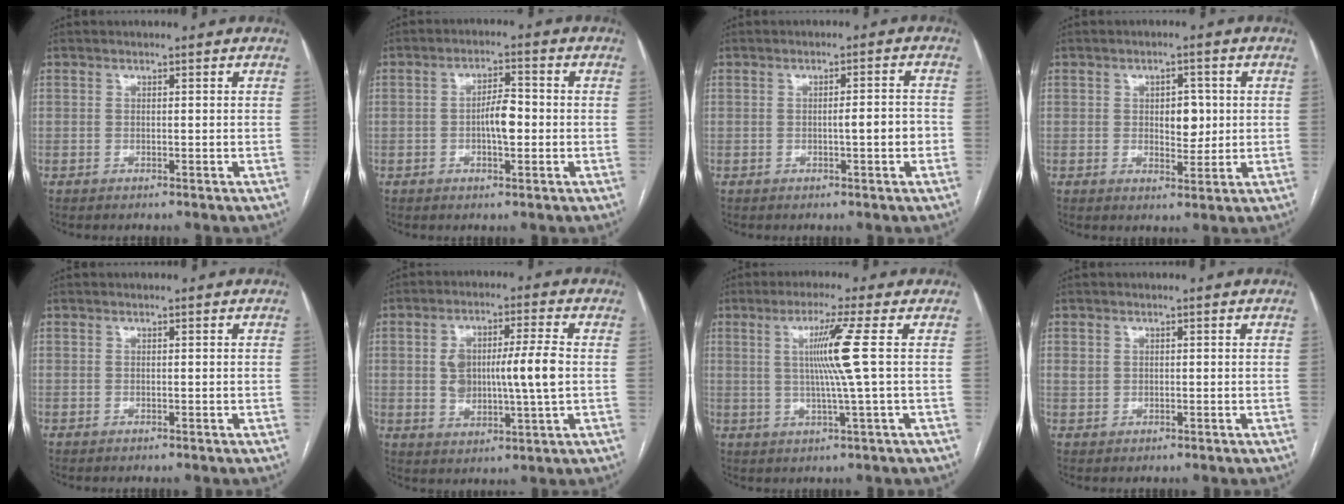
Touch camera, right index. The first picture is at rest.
{"total": 4.4, "force": [-0.8, 1.1, 4.2], "torque": [-0.078, 0.007, -0.013]}
{"total": 3.4, "force": [-0.9, 0.4, 3.2], "torque": [-0.045, 0.004, -0.013]}
{"total": 4.5, "force": [0.5, 2.5, 3.7], "torque": [-0.049, 0.003, 0.013]}
{"total": 0.0}
{"total": 10.5, "force": [0.4, 2.4, 10.2], "torque": [-0.189, 0.014, 0.010]}
{"total": 7.4, "force": [1.2, -2.1, 7.0], "torque": [-0.130, -0.002, 0.029]}
{"total": 1.5, "force": [0.4, 1.3, 0.6], "torque": [-0.012, 0.009, 0.010]}